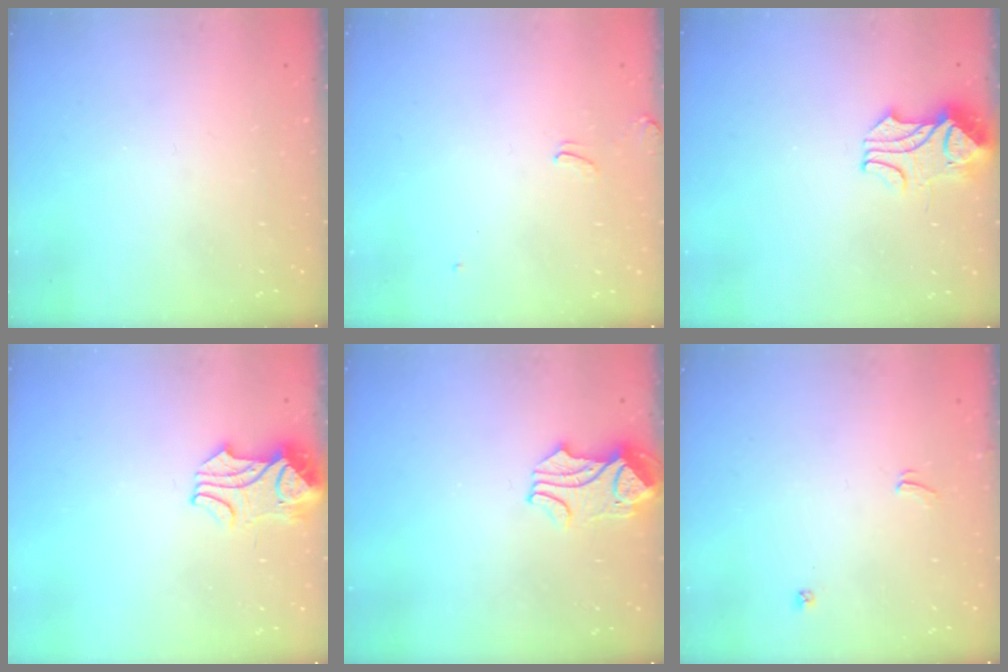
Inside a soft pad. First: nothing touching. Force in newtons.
{"total": 0.5, "press": 0.1, "slide": 0.5}
{"total": 2.2, "press": 2.0, "slide": 0.9}
{"total": 2.2, "press": 2.1, "slide": 0.5}
{"total": 2.1, "press": 1.8, "slide": 1.0}
{"total": 2.1, "press": 2.1, "slide": 0.3}